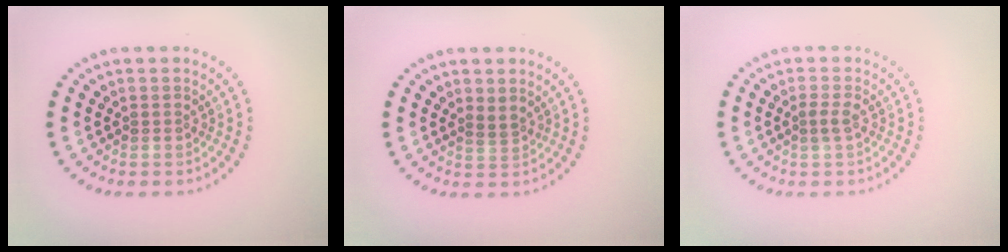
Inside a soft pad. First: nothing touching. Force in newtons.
{"total": 1.2, "press": 1.0, "slide": 0.8}
{"total": 1.1, "press": 1.0, "slide": 0.4}